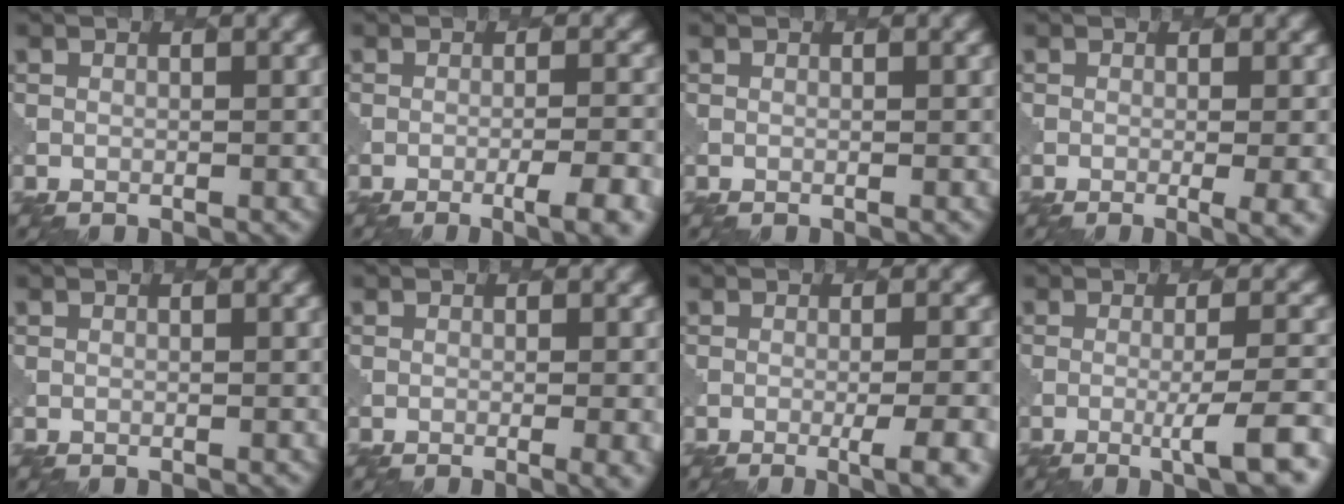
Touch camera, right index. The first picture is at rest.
{"total": 5.3, "force": [-2.7, 1.5, 4.3], "torque": [-0.047, 0.009, -0.030]}
{"total": 0.0}
{"total": 4.4, "force": [-0.8, 1.7, 4.0], "torque": [-0.032, 0.001, -0.008]}
{"total": 0.0}
{"total": 3.2, "force": [-0.8, 1.1, 2.9], "torque": [-0.025, 0.001, -0.011]}
{"total": 5.5, "force": [-1.9, 1.8, 4.8], "torque": [-0.044, 0.006, -0.019]}
{"total": 4.6, "force": [-1.6, 0.4, 4.3], "torque": [-0.062, 0.005, -0.037]}